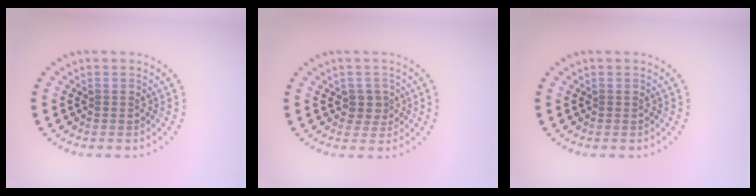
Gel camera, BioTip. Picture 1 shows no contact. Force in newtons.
{"total": 1.7, "press": 1.4, "slide": 0.9}
{"total": 0.0}